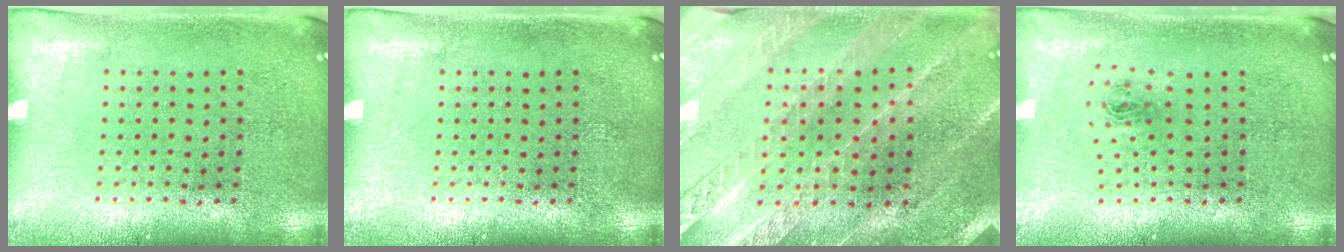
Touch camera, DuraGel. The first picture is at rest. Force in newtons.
{"total": 0.0}
{"total": 2.4, "press": 2.4, "slide": 0.2}
{"total": 0.9, "press": 0.4, "slide": 0.8}